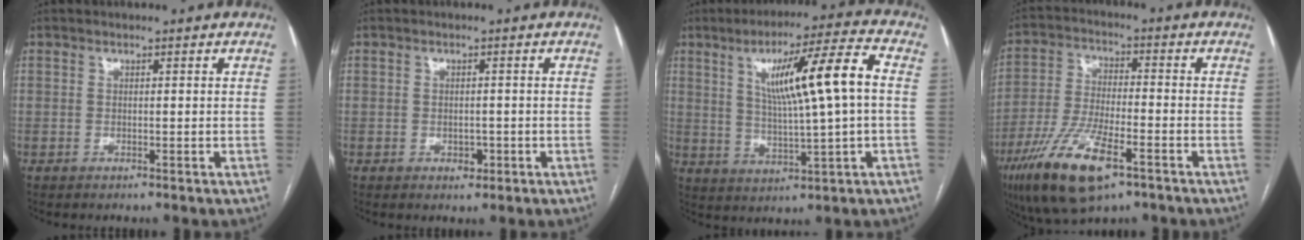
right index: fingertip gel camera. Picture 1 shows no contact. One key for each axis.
{"total": 1.9, "fx": -0.7, "fy": 1.3, "fz": 1.2, "tx": -0.015, "ty": 0.002, "tz": -0.004}
{"total": 13.3, "fx": 2.5, "fy": 0.1, "fz": 13.1, "tx": -0.214, "ty": 0.013, "tz": 0.045}
{"total": 14.1, "fx": -7.7, "fy": 3.8, "fz": 11.2, "tx": -0.227, "ty": -0.017, "tz": -0.132}